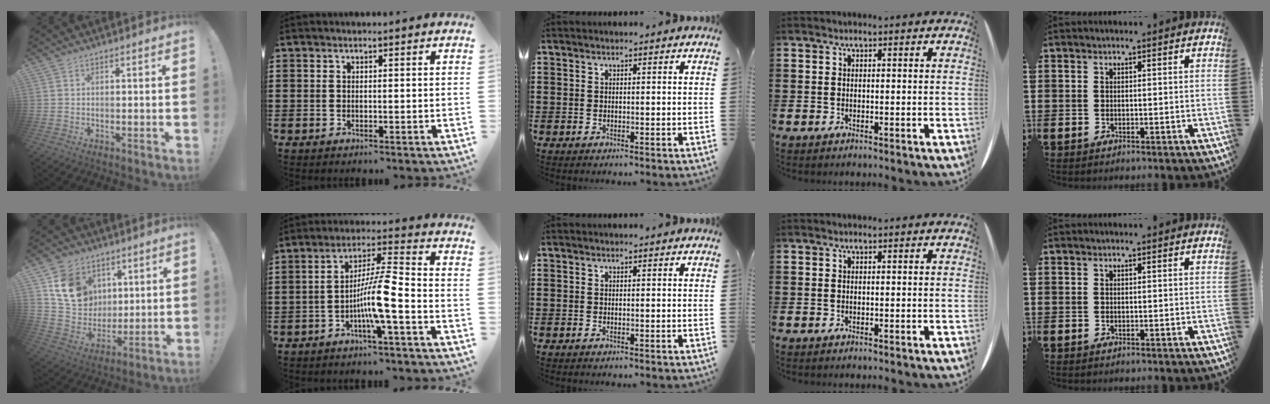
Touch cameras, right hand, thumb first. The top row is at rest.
{"thumb": {"total": 14.5, "force": [6.4, 11.7, 5.6], "torque": [-0.098, -0.025, 0.135]}, "index": {"total": 8.7, "force": [-3.4, 0.5, 8.0], "torque": [-0.156, -0.005, -0.067]}}